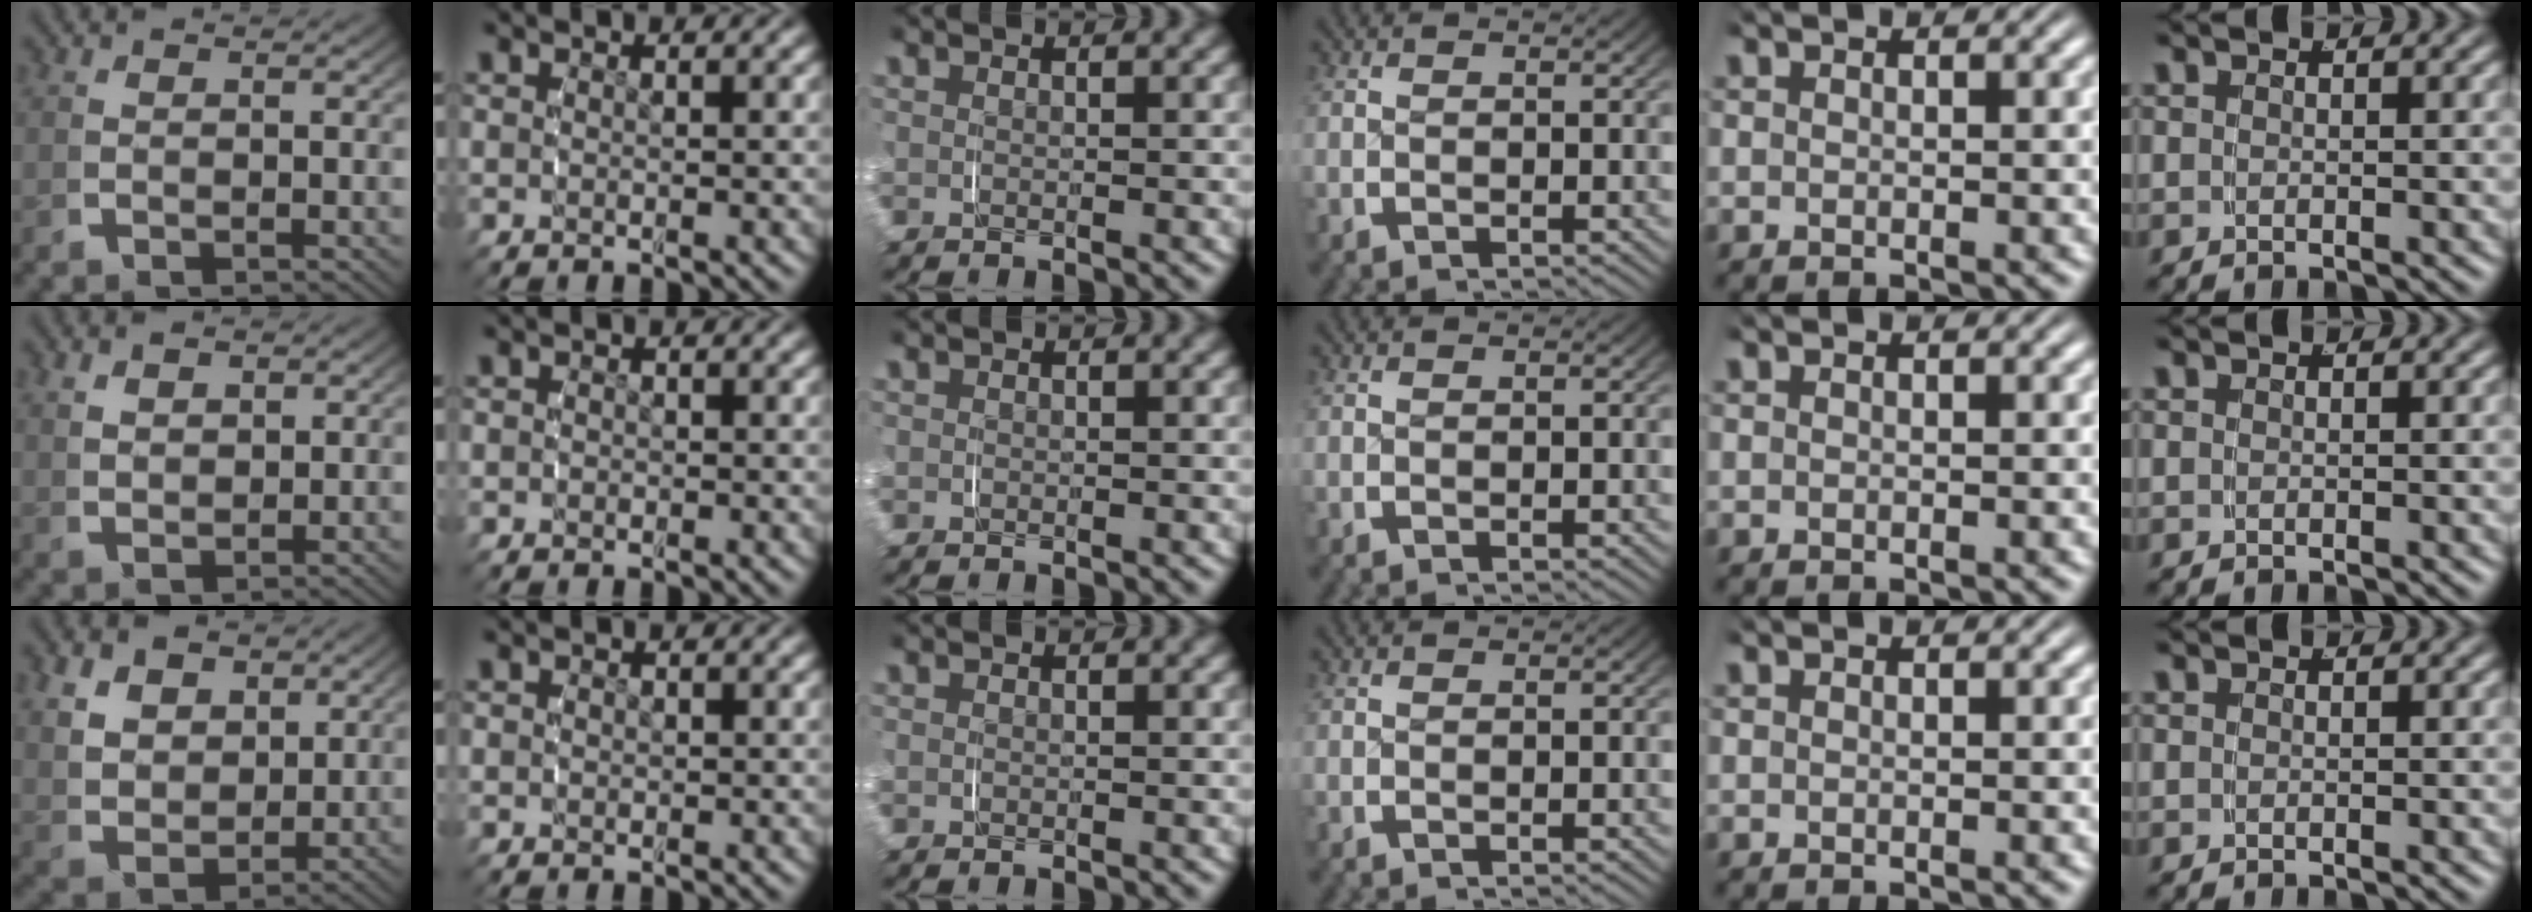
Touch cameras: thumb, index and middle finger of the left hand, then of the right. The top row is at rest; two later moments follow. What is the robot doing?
{"motion": "grasp_and_lifting", "object": "scarf"}